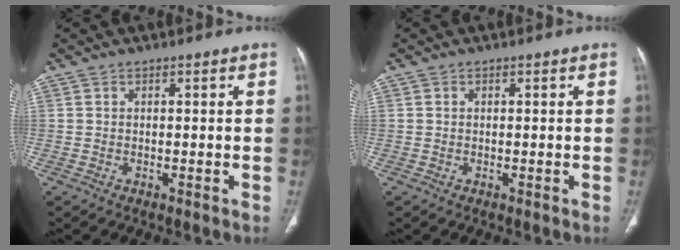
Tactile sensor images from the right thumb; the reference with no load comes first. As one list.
[{"total": 0.0}]